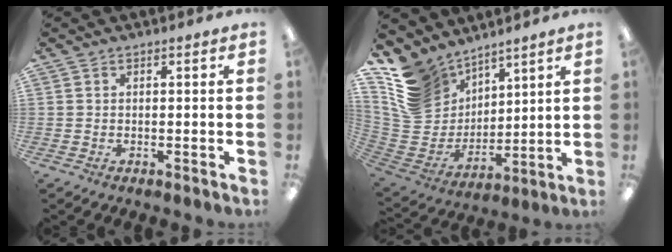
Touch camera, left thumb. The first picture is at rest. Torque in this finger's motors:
{"motor_torque": [0.85, -0.43, 1.41, -1.36, 0.23]}